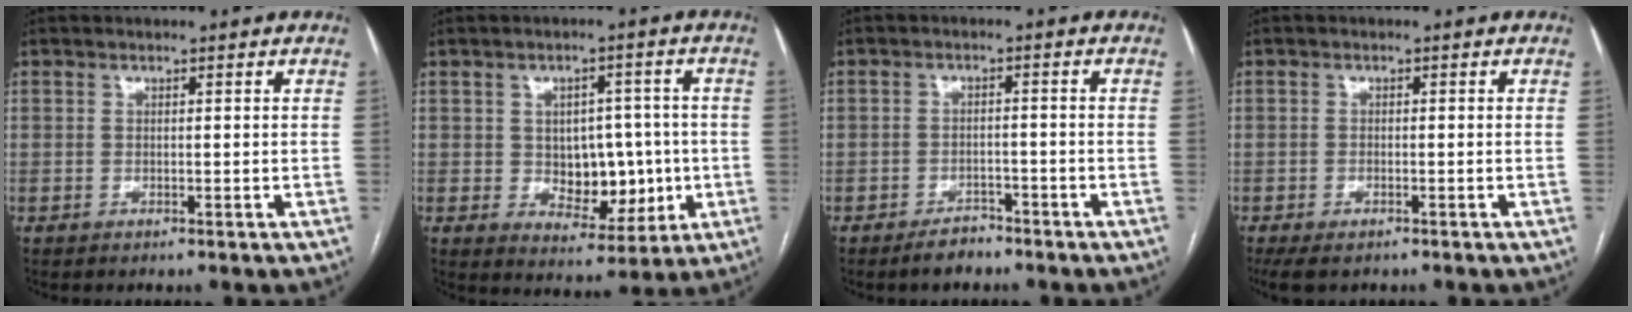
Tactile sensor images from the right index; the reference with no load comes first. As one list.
[{"total": 9.2, "force": [-0.7, 5.9, 7.0], "torque": [-0.092, 0.014, 0.002]}, {"total": 3.4, "force": [-2.9, 1.5, 1.2], "torque": [-0.020, 0.003, -0.043]}, {"total": 4.2, "force": [-3.0, 1.6, 2.4], "torque": [-0.045, -0.010, -0.047]}]